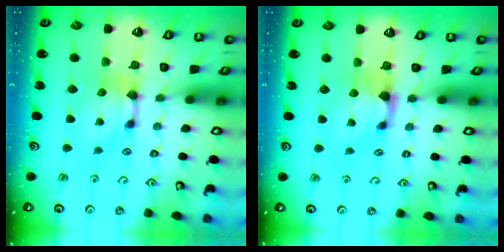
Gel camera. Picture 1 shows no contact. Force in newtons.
{"total": 0.8, "press": 0.1, "slide": 0.8}